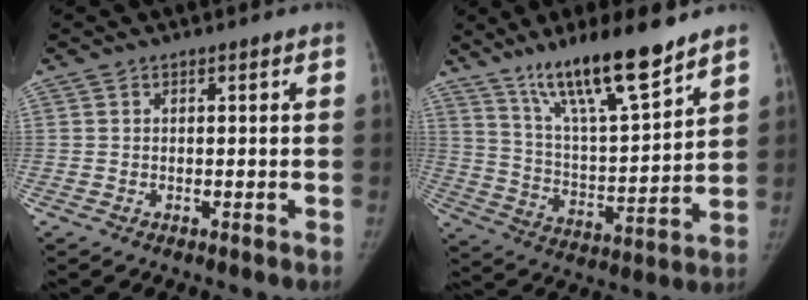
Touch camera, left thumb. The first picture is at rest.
{"total": 17.6, "force": [12.7, 3.1, 11.8], "torque": [-0.179, -0.073, 0.228]}